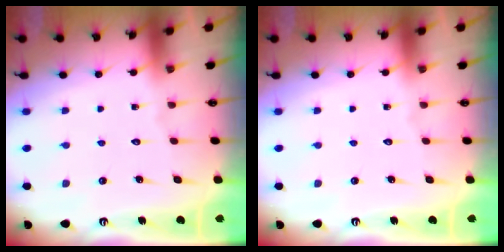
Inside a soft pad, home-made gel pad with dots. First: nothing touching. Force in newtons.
{"total": 0.0}